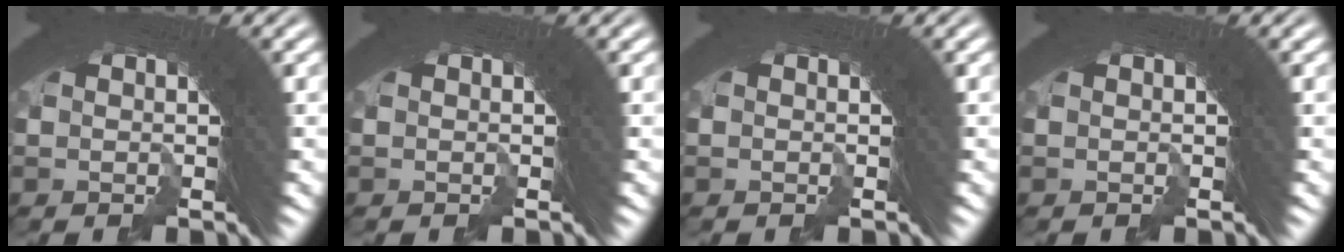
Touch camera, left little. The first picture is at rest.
{"total": 0.0}
{"total": 0.0}
{"total": 0.0}